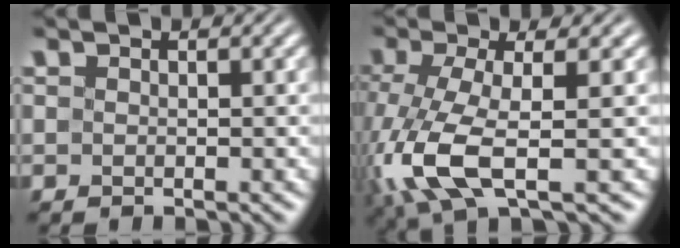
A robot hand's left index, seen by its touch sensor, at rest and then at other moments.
{"total": 7.6, "force": [-2.1, 2.6, 6.8], "torque": [-0.169, -0.010, -0.047]}